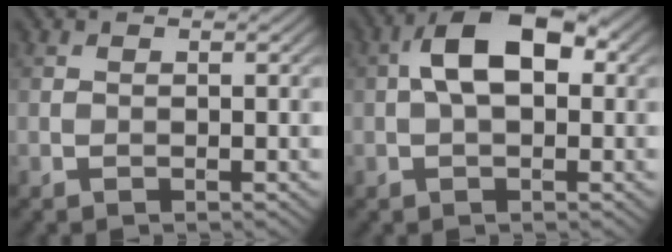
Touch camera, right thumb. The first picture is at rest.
{"total": 7.8, "force": [1.1, 4.2, 6.5], "torque": [-0.112, 0.019, 0.009]}